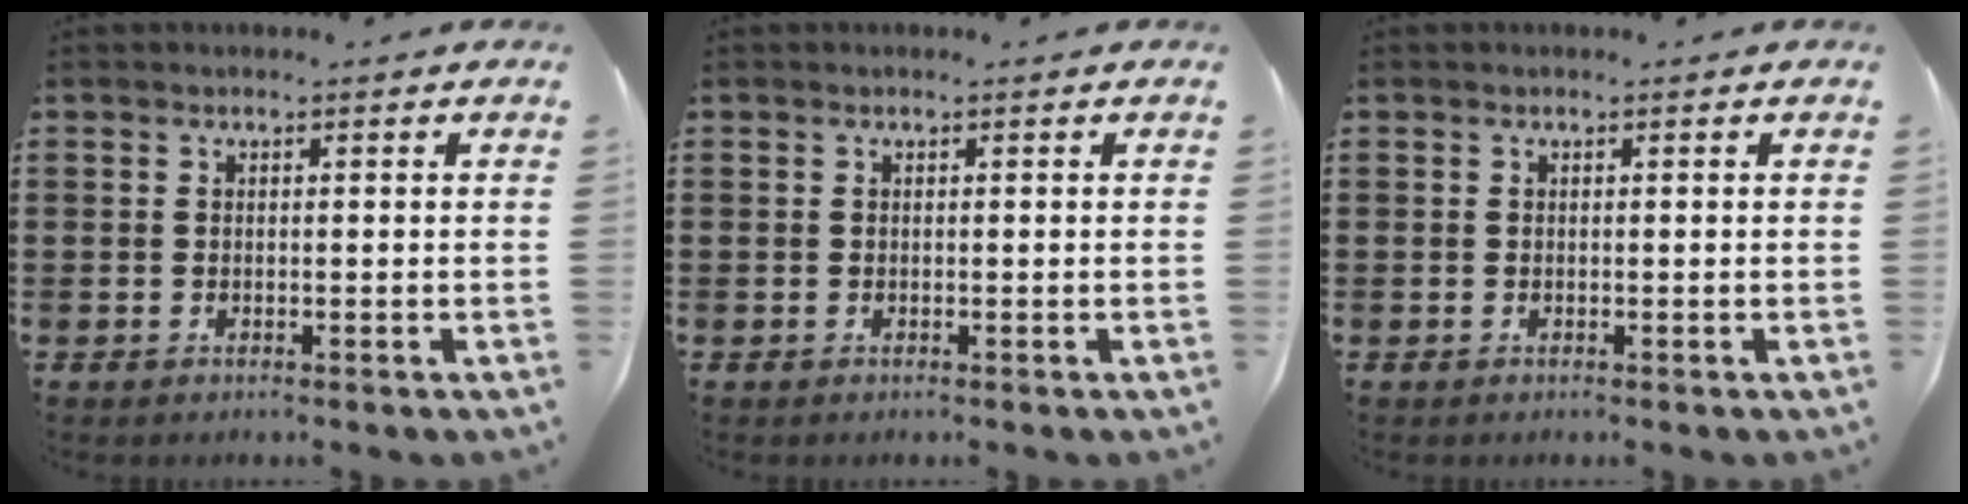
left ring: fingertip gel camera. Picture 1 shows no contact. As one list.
[{"total": 0.0}, {"total": 0.0}]